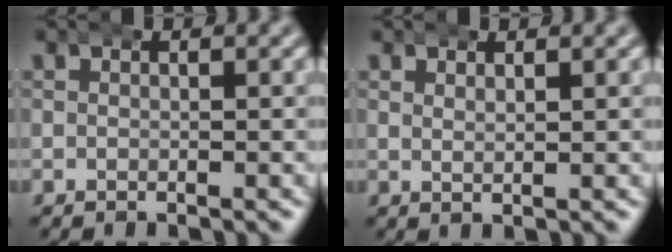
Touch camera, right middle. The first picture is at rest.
{"total": 1.1, "force": [0.9, 0.0, 0.6], "torque": [-0.005, -0.003, 0.020]}